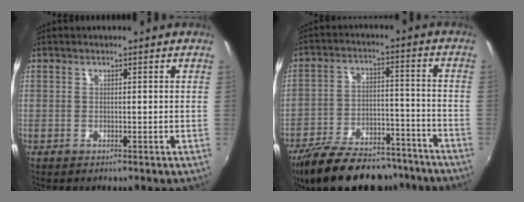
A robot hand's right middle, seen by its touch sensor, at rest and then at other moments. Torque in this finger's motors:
{"motor_torque": [1.19, -0.95, 0.30, 0.17]}